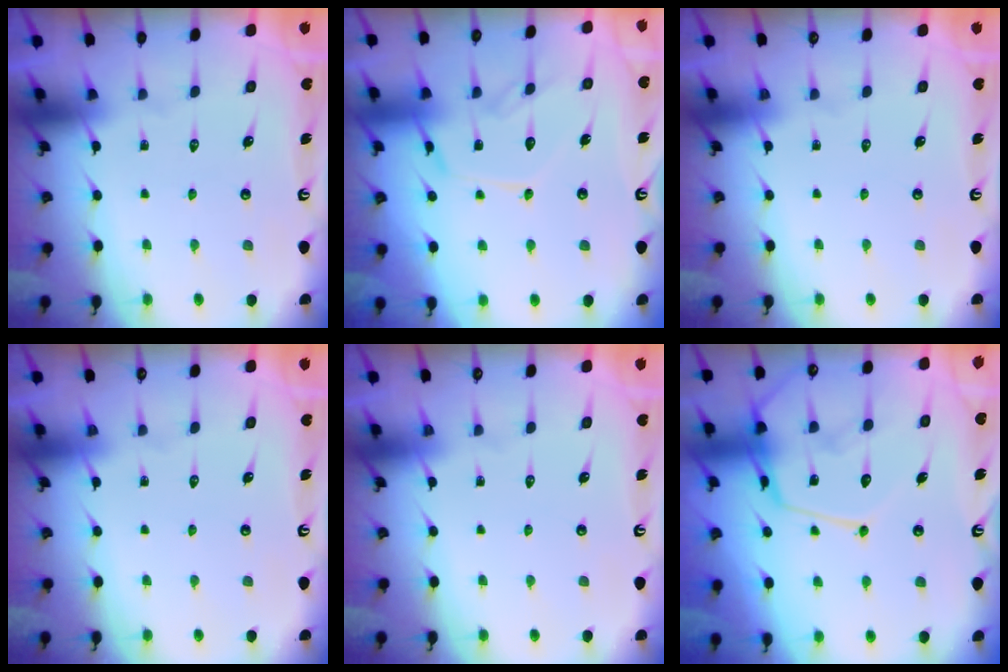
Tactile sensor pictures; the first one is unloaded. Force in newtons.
{"total": 12.3, "press": 12.3, "slide": 0.9}
{"total": 0.0}
{"total": 0.0}
{"total": 0.0}
{"total": 15.6, "press": 15.6, "slide": 1.5}